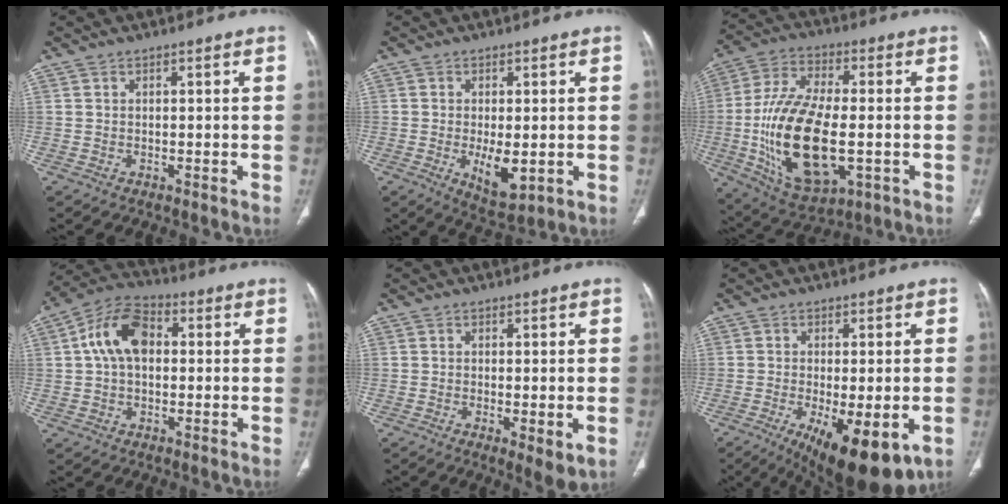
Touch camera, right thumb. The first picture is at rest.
{"total": 7.1, "force": [-1.4, 3.3, 6.2], "torque": [-0.095, -0.017, -0.011]}
{"total": 22.7, "force": [-3.5, 10.9, 19.5], "torque": [-0.381, 0.001, -0.045]}
{"total": 11.2, "force": [1.6, 7.3, 8.4], "torque": [-0.147, 0.028, 0.019]}
{"total": 4.8, "force": [-1.3, 1.5, 4.4], "torque": [-0.073, -0.015, -0.019]}
{"total": 15.4, "force": [-6.3, 5.8, 12.8], "torque": [-0.173, -0.016, -0.081]}